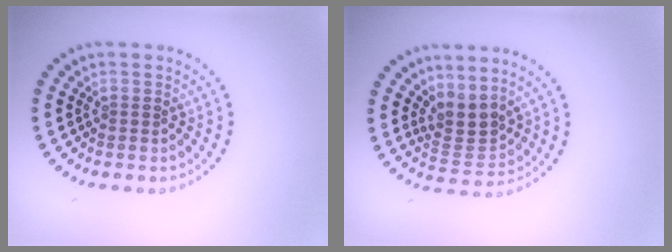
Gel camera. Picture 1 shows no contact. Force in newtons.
{"total": 2.9, "press": 2.1, "slide": 2.0}